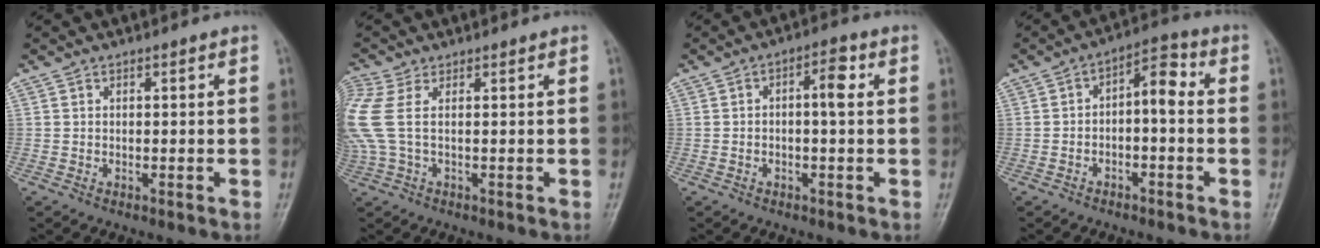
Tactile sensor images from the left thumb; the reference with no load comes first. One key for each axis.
{"total": 6.9, "fx": 1.0, "fy": 2.4, "fz": 6.4, "tx": -0.203, "ty": 0.018, "tz": 0.026}
{"total": 4.0, "fx": 0.3, "fy": 1.3, "fz": 3.8, "tx": -0.055, "ty": 0.015, "tz": -0.001}
{"total": 6.3, "fx": -0.5, "fy": 3.0, "fz": 5.6, "tx": -0.074, "ty": 0.036, "tz": -0.020}